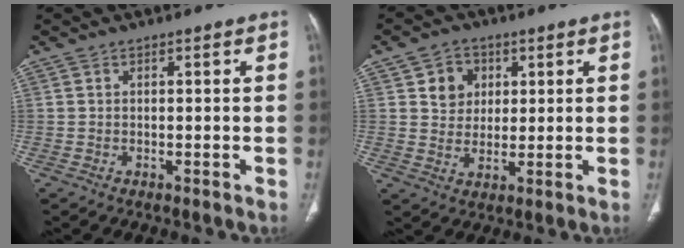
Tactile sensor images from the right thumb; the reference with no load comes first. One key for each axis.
{"total": 6.5, "fx": 2.3, "fy": 5.4, "fz": 2.7, "tx": -0.017, "ty": -0.007, "tz": 0.042}